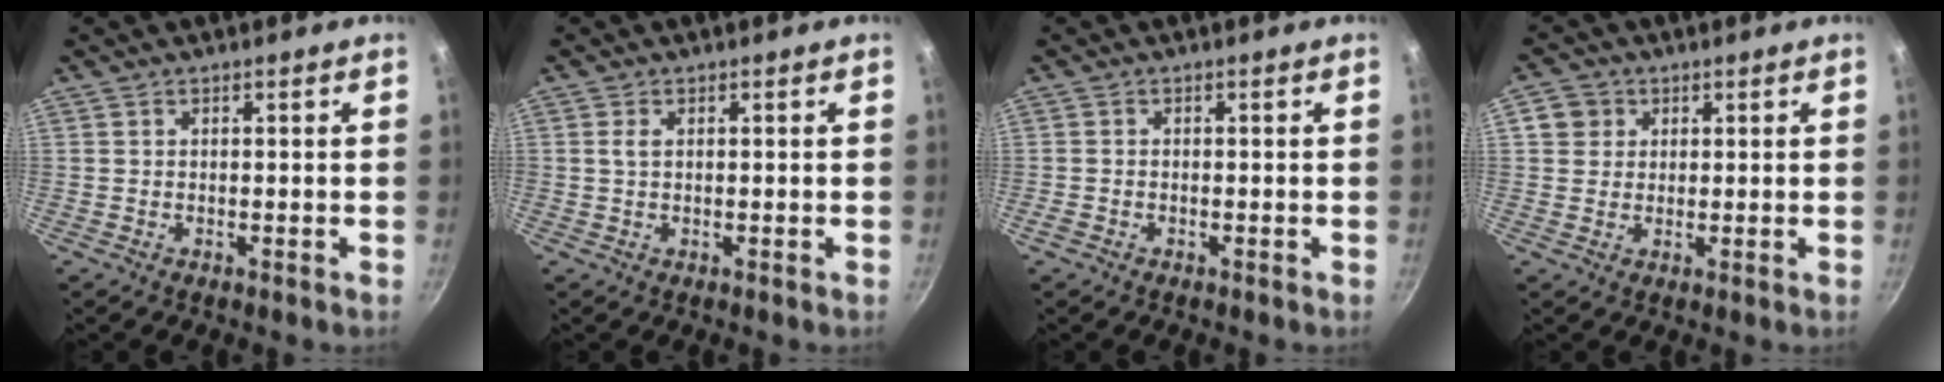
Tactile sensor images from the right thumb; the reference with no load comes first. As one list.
[{"total": 1.4, "force": [0.4, 0.7, 1.2], "torque": [-0.023, 0.002, 0.007]}, {"total": 1.1, "force": [-0.8, 0.7, 0.4], "torque": [-0.015, 0.003, -0.016]}, {"total": 4.1, "force": [1.2, 3.8, 1.1], "torque": [0.009, 0.007, 0.017]}]